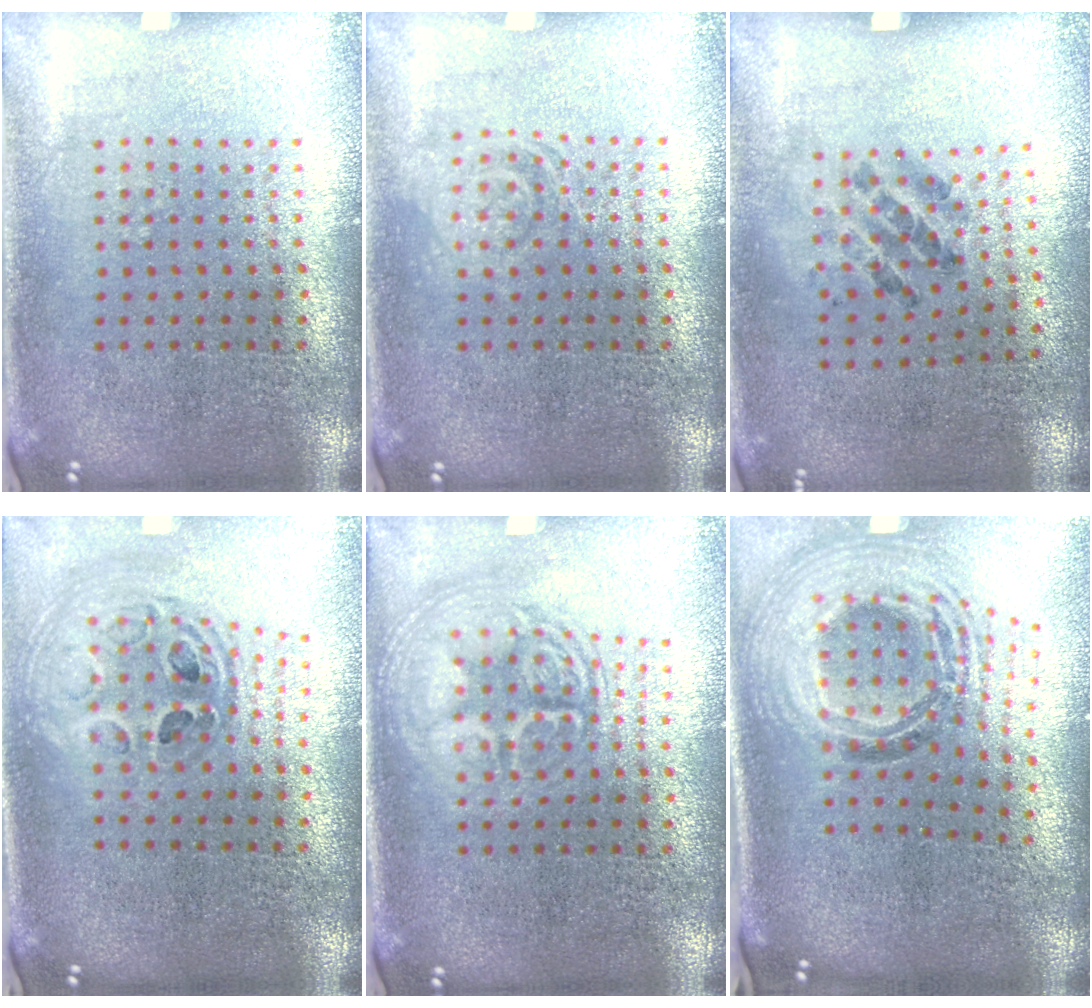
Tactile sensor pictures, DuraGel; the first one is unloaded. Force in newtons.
{"total": 1.5, "press": 1.5, "slide": 0.3}
{"total": 1.1, "press": 0.7, "slide": 0.9}
{"total": 1.0, "press": 1.0, "slide": 0.2}
{"total": 2.8, "press": 2.7, "slide": 0.3}
{"total": 2.1, "press": 1.6, "slide": 1.2}